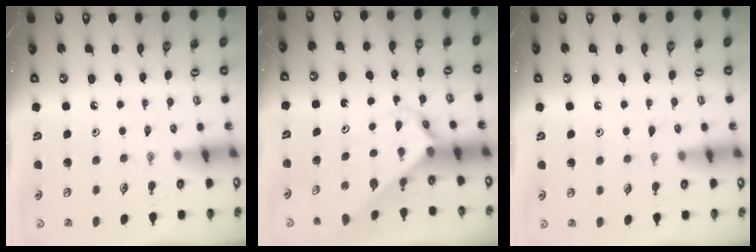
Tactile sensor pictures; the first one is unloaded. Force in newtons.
{"total": 2.3, "press": 2.3, "slide": 0.1}
{"total": 3.5, "press": 3.5, "slide": 0.4}